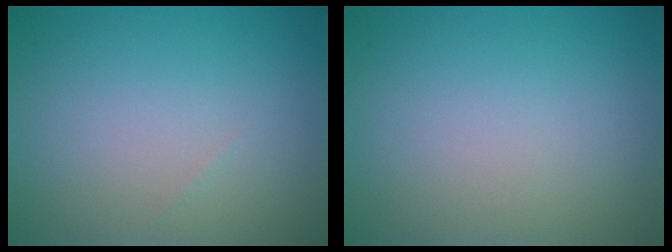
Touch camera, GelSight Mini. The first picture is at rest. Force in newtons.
{"total": 0.0}